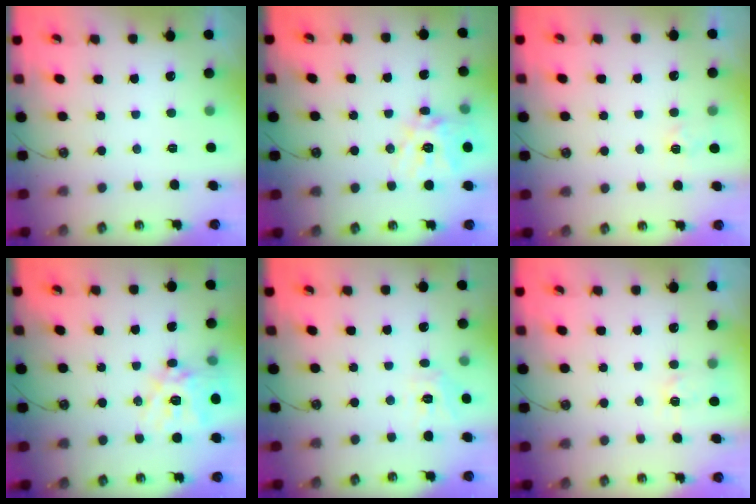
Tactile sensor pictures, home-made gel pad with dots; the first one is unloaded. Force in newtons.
{"total": 14.9, "press": 14.8, "slide": 1.9}
{"total": 3.8, "press": 3.7, "slide": 0.5}
{"total": 16.6, "press": 16.5, "slide": 1.6}
{"total": 7.0, "press": 7.0, "slide": 0.5}
{"total": 4.1, "press": 4.1, "slide": 0.5}